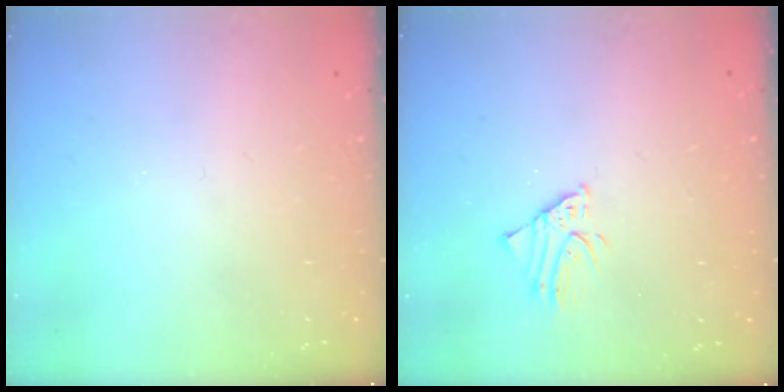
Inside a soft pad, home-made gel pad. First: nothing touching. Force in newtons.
{"total": 1.7, "press": 1.7, "slide": 0.1}